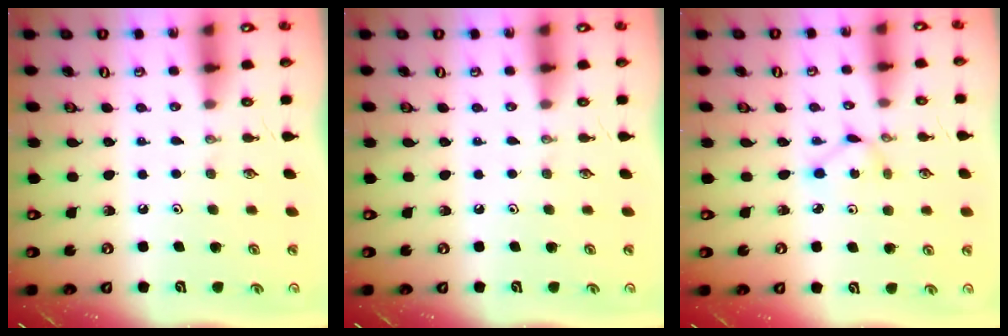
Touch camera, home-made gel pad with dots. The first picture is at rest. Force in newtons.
{"total": 0.0}
{"total": 2.3, "press": 2.3, "slide": 0.3}